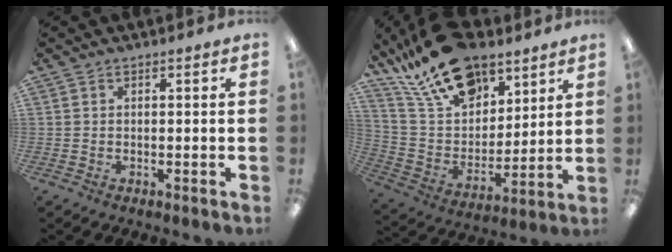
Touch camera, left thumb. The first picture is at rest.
{"total": 22.2, "force": [15.4, 11.8, 10.8], "torque": [-0.202, -0.078, 0.281]}